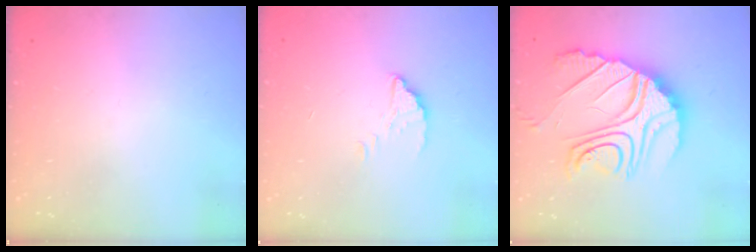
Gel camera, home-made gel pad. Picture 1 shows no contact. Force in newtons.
{"total": 2.1, "press": 2.1, "slide": 0.2}
{"total": 21.8, "press": 21.7, "slide": 2.1}